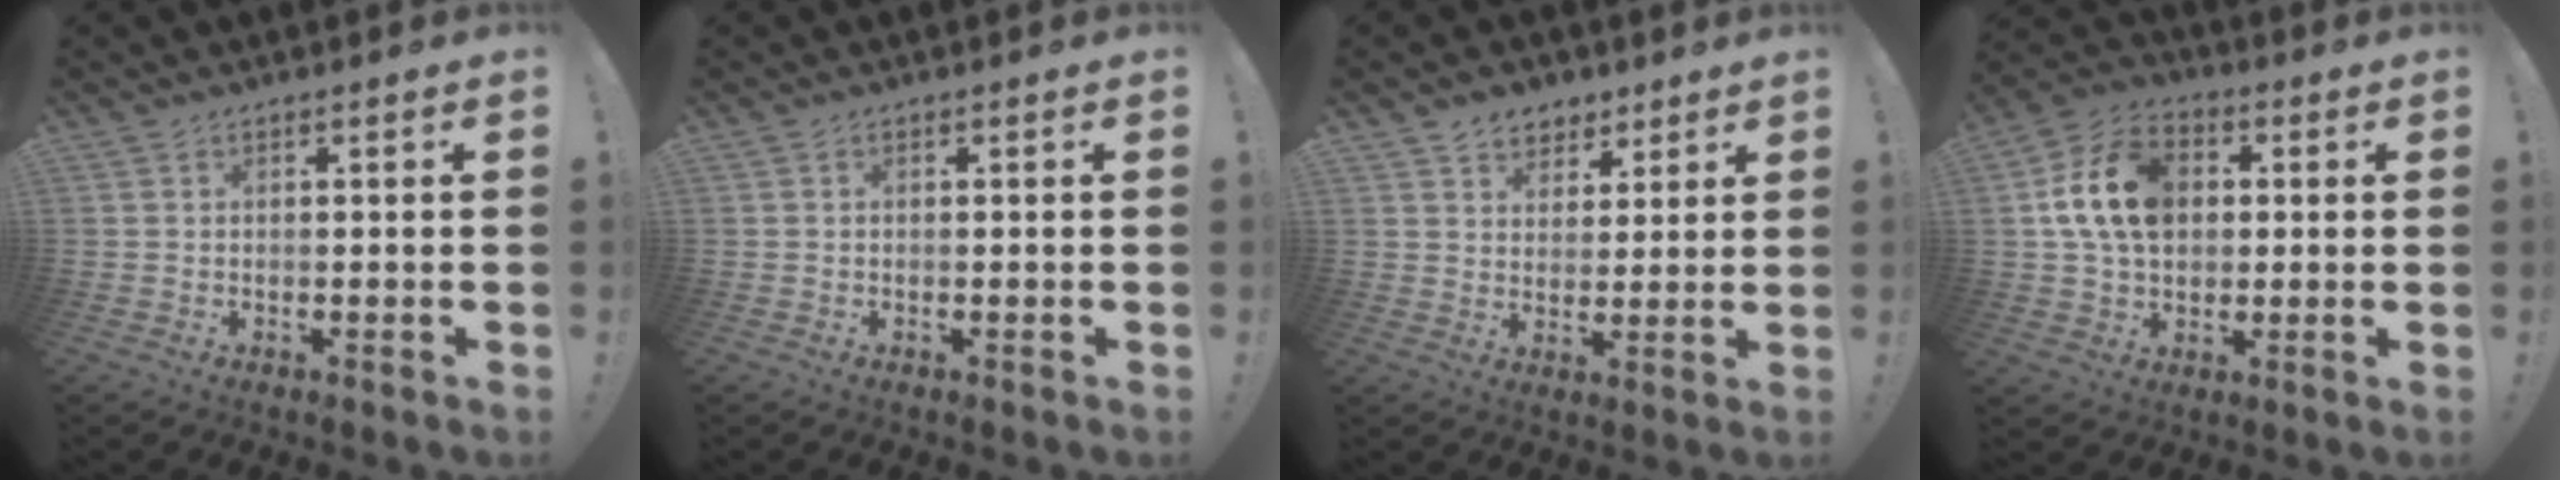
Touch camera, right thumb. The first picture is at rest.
{"total": 0.0}
{"total": 6.9, "force": [4.5, 5.2, 0.8], "torque": [-0.007, -0.032, 0.089]}
{"total": 16.4, "force": [3.0, 11.9, 10.9], "torque": [-0.187, 0.003, 0.060]}